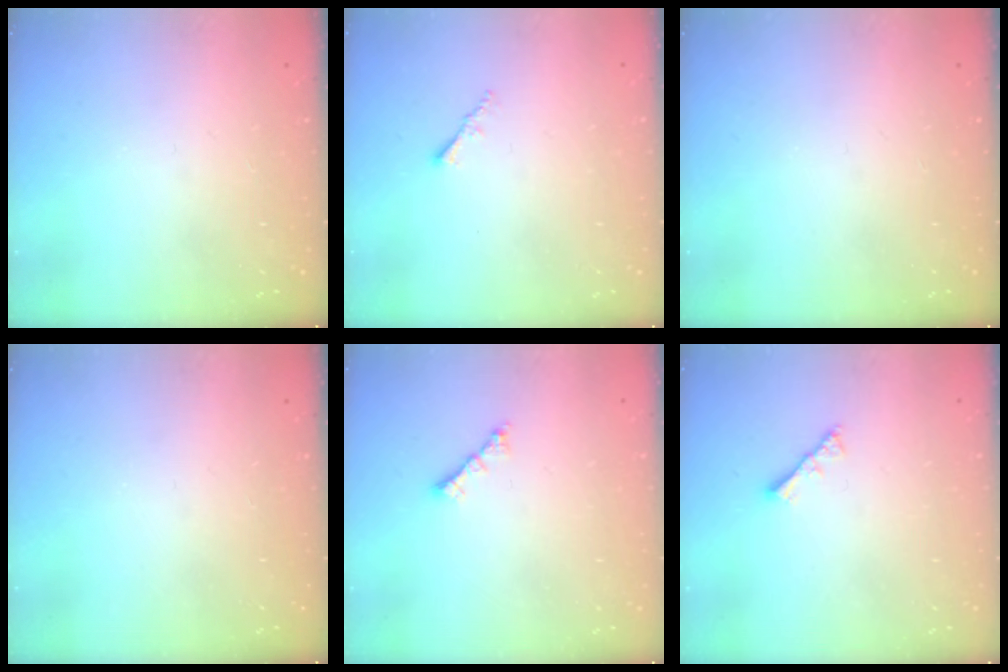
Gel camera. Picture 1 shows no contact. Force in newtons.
{"total": 1.0, "press": 1.0, "slide": 0.4}
{"total": 0.0}
{"total": 0.0}
{"total": 1.8, "press": 1.7, "slide": 0.6}
{"total": 2.8, "press": 2.8, "slide": 0.6}